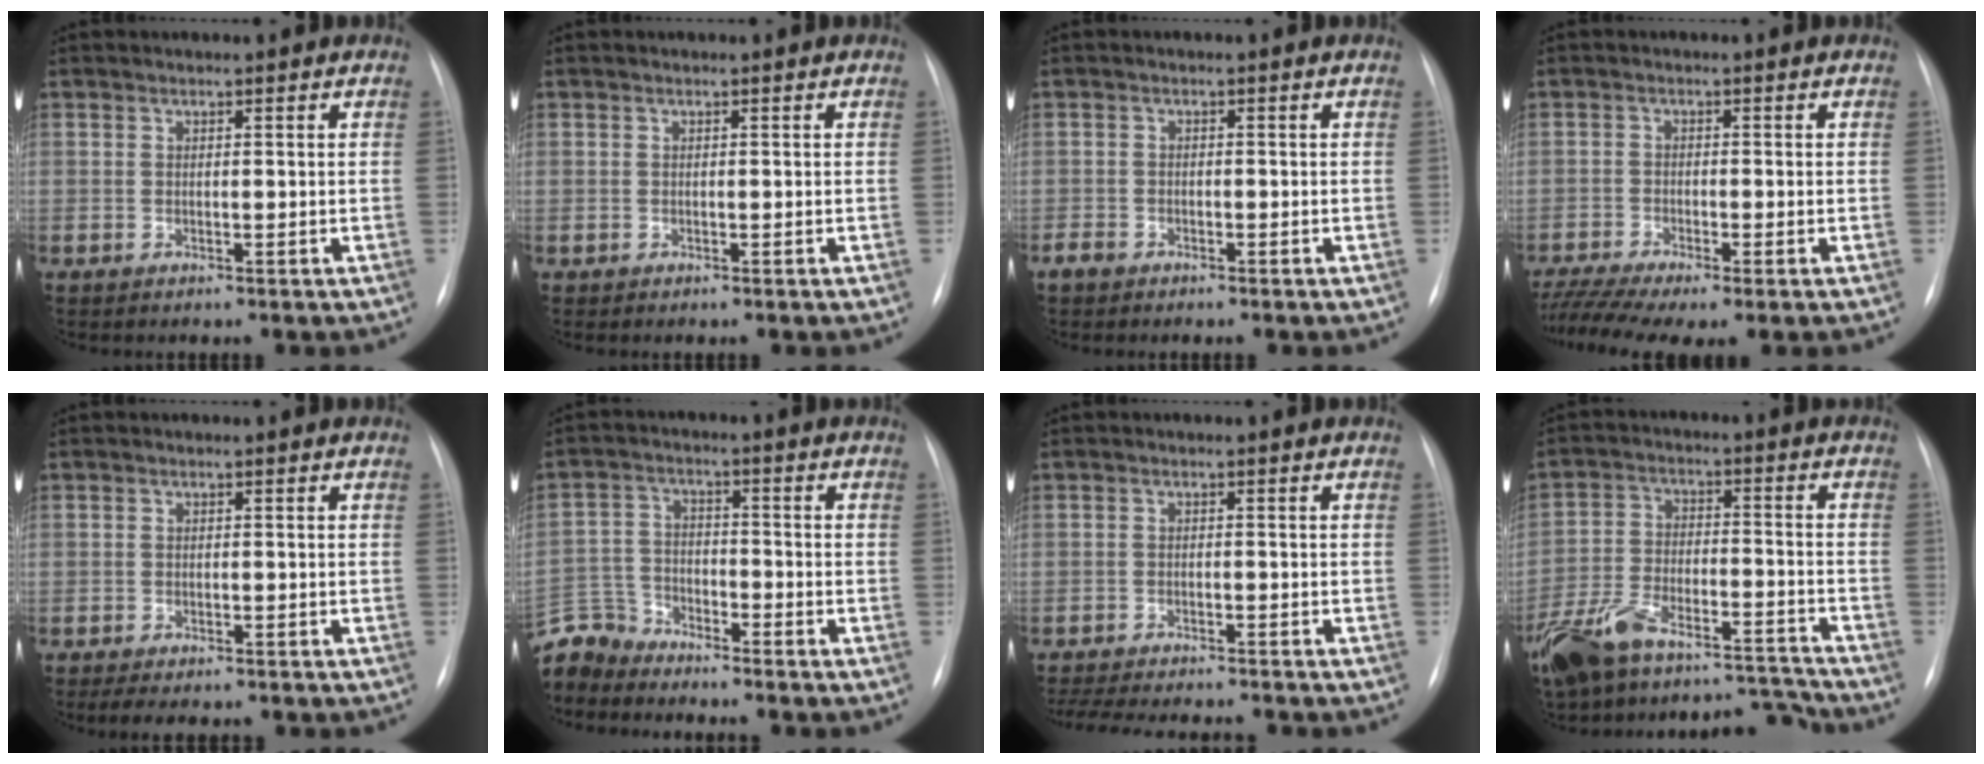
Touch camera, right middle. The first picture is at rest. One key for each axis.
{"total": 0.0}
{"total": 1.4, "fx": -1.1, "fy": 0.9, "fz": 0.3, "tx": -0.009, "ty": 0.002, "tz": -0.020}
{"total": 7.7, "fx": -5.8, "fy": 0.7, "fz": 5.0, "tx": -0.100, "ty": -0.009, "tz": -0.100}
{"total": 5.1, "fx": -4.1, "fy": 1.7, "fz": 2.5, "tx": -0.035, "ty": -0.011, "tz": -0.051}
{"total": 7.8, "fx": -7.6, "fy": 2.0, "fz": -0.5, "tx": 0.003, "ty": 0.007, "tz": -0.157}
{"total": 12.9, "fx": -11.6, "fy": 2.1, "fz": 5.1, "tx": -0.099, "ty": -0.014, "tz": -0.159}
{"total": 16.6, "fx": -15.0, "fy": 3.9, "fz": 5.9, "tx": -0.119, "ty": 0.026, "tz": -0.255}